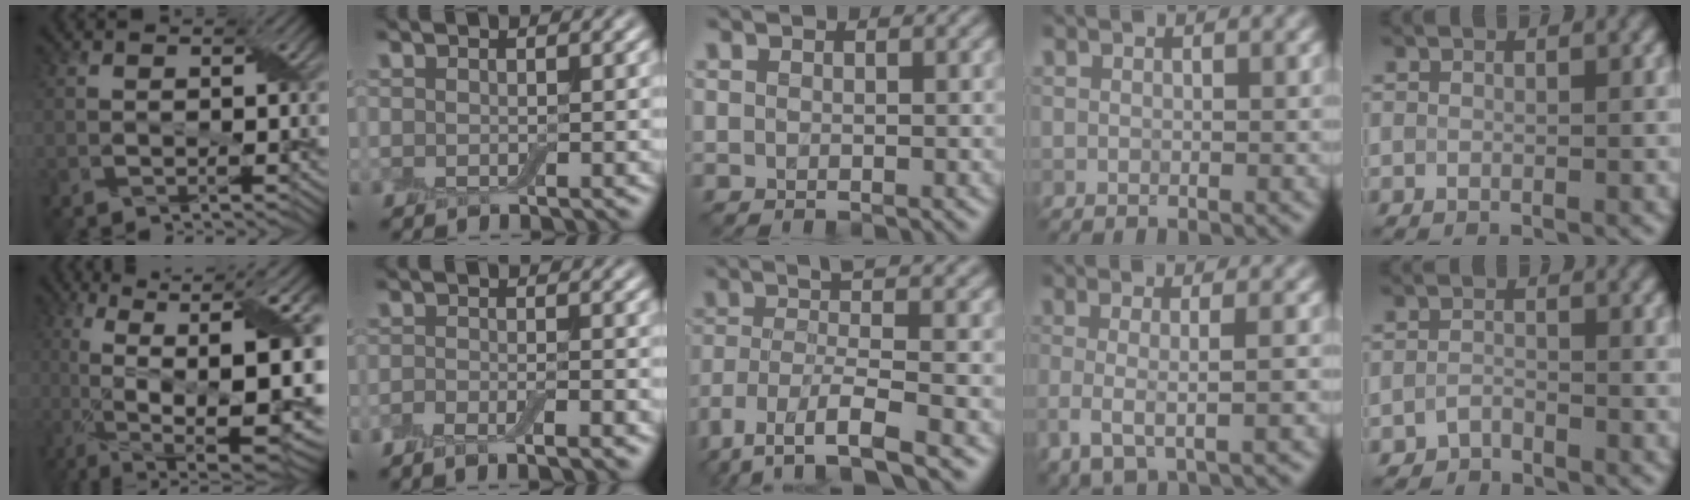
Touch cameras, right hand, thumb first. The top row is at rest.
{"thumb": {"total": 18.3, "force": [-2.8, 6.1, 17.0], "torque": [-0.259, -0.003, -0.051]}, "index": {"total": 2.8, "force": [-1.8, 0.5, 2.1], "torque": [-0.041, 0.003, -0.032]}, "middle": {"total": 7.4, "force": [-3.8, 1.7, 6.1], "torque": [-0.116, -0.007, -0.074]}, "ring": {"total": 3.7, "force": [-0.4, 1.2, 3.4], "torque": [-0.065, -0.009, -0.010]}, "little": {"total": 2.0, "force": [-1.7, -0.2, -0.9], "torque": [0.009, 0.002, -0.028]}}